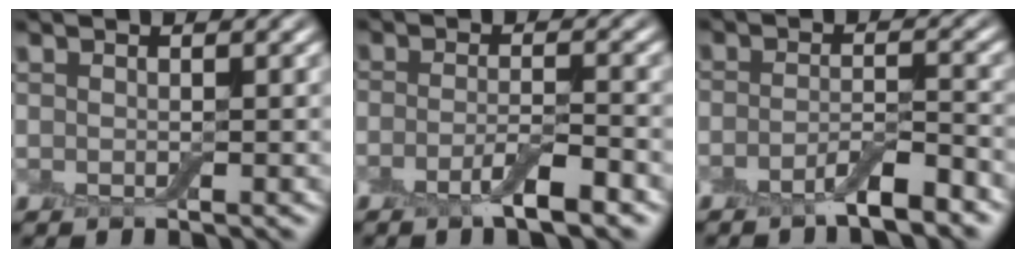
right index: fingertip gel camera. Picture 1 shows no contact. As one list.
[{"total": 3.4, "force": [-1.9, 0.7, 2.7], "torque": [-0.052, -0.001, -0.042]}, {"total": 3.5, "force": [-2.4, 0.7, 2.4], "torque": [-0.044, 0.003, -0.051]}]